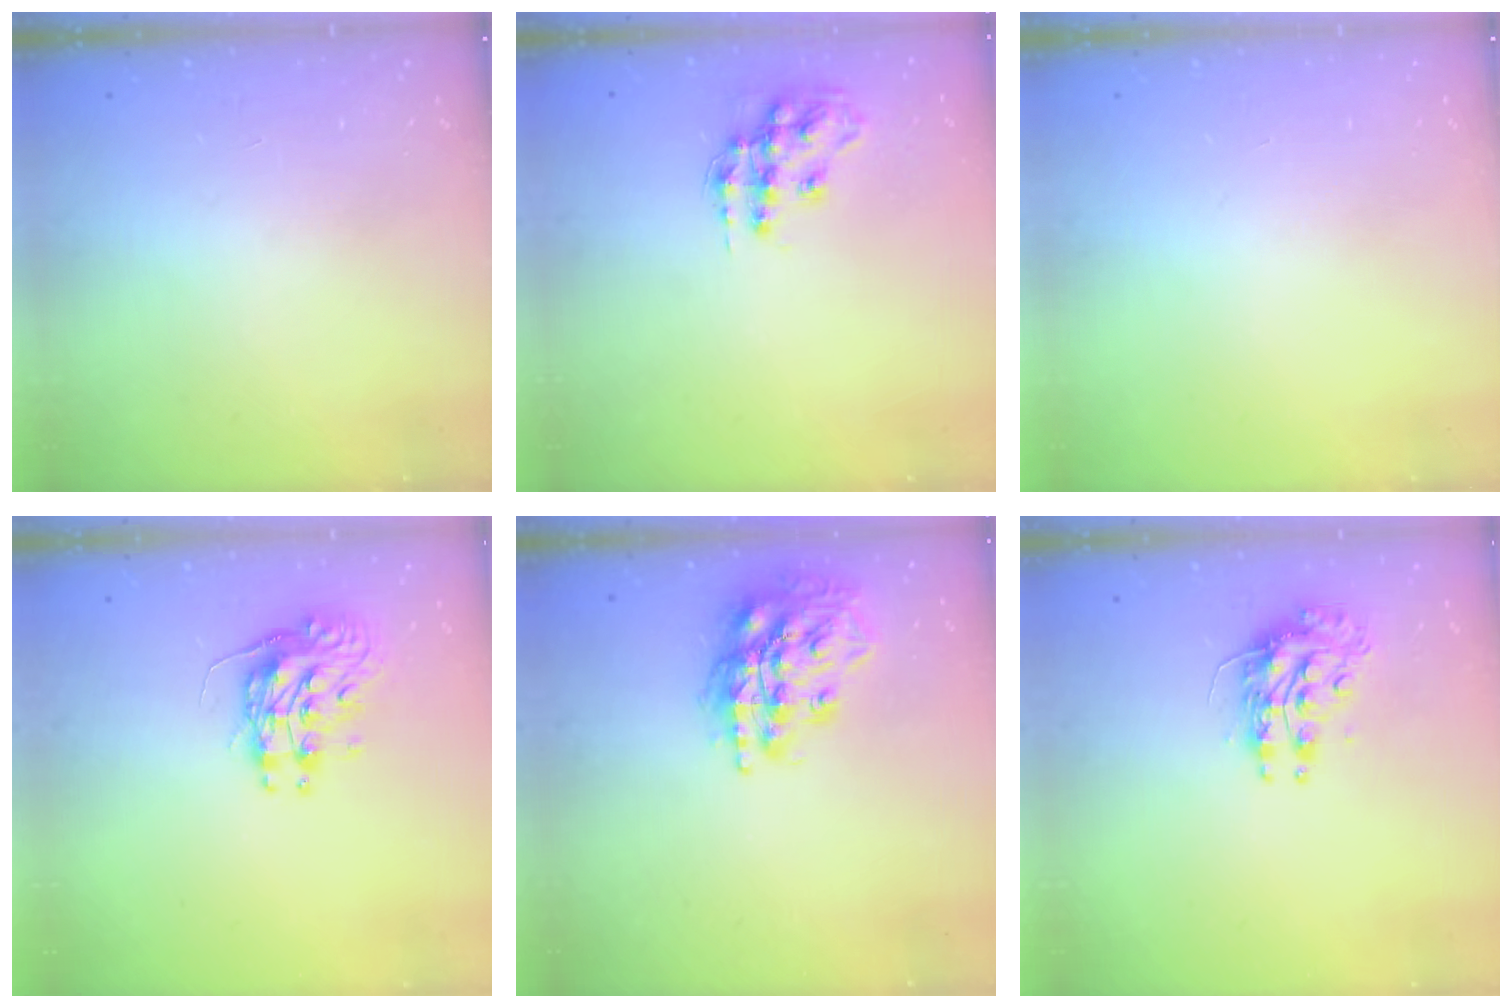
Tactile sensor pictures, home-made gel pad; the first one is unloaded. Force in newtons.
{"total": 13.3, "press": 13.3, "slide": 0.8}
{"total": 0.0}
{"total": 9.6, "press": 9.6, "slide": 0.4}
{"total": 17.0, "press": 16.9, "slide": 2.3}
{"total": 10.5, "press": 10.5, "slide": 0.3}